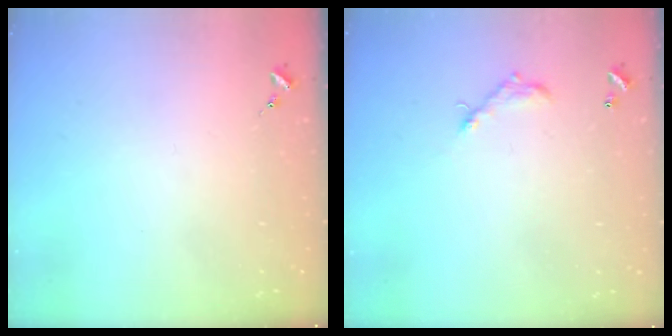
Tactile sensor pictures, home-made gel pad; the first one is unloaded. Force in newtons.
{"total": 5.8, "press": 5.8, "slide": 0.3}